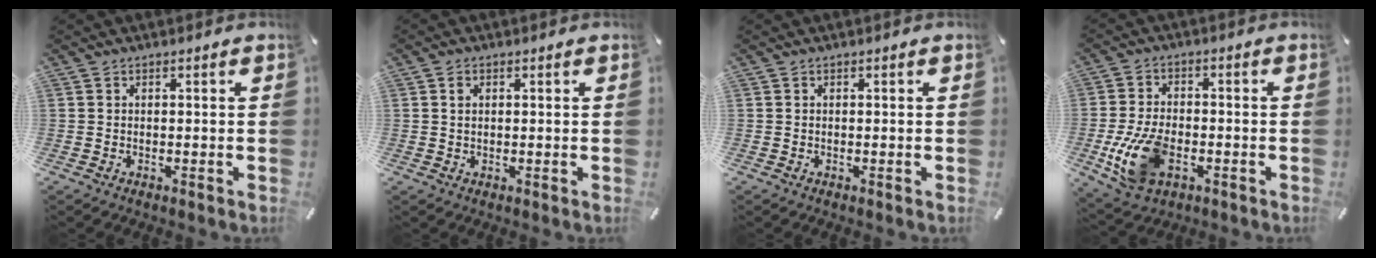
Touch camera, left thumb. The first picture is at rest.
{"total": 1.5, "force": [0.5, 1.0, 1.0], "torque": [-0.024, 0.004, 0.008]}
{"total": 0.0}
{"total": 12.4, "force": [-3.6, 7.7, 9.0], "torque": [-0.195, 0.003, -0.060]}